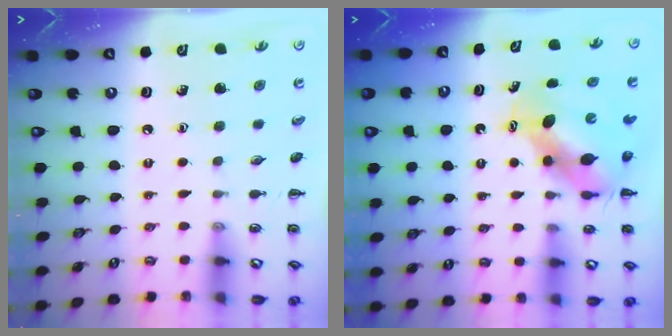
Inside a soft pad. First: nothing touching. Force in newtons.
{"total": 6.6, "press": 6.4, "slide": 1.3}